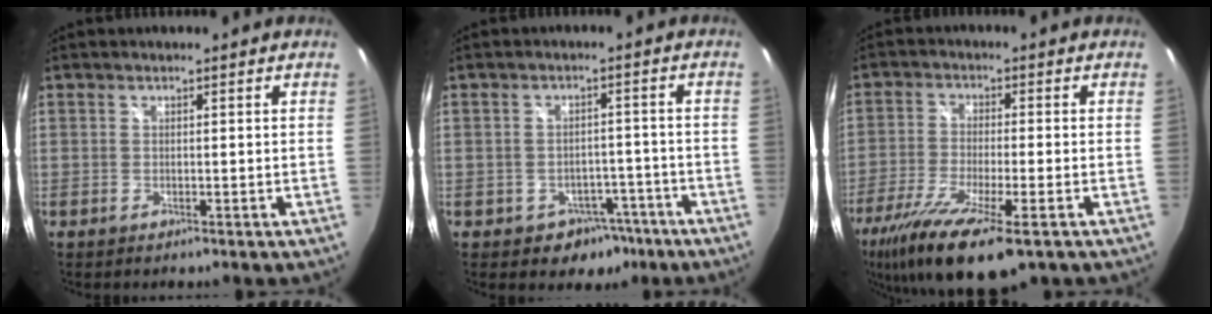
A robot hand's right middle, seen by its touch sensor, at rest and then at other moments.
{"total": 6.3, "force": [-3.8, 4.7, 1.6], "torque": [-0.034, 0.023, -0.033]}
{"total": 15.7, "force": [-9.6, 3.5, 11.9], "torque": [-0.242, -0.063, -0.172]}